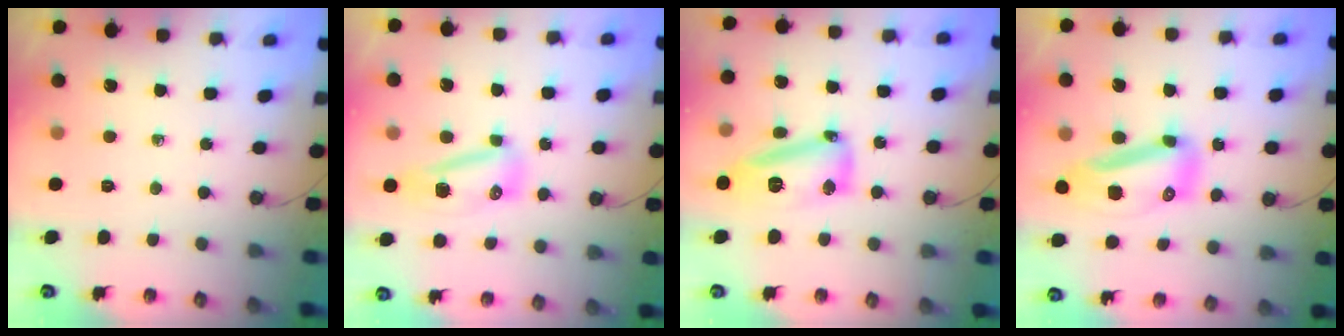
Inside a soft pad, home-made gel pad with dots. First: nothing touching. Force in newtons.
{"total": 8.7, "press": 8.4, "slide": 2.3}
{"total": 14.1, "press": 13.5, "slide": 4.1}
{"total": 12.8, "press": 12.7, "slide": 1.8}